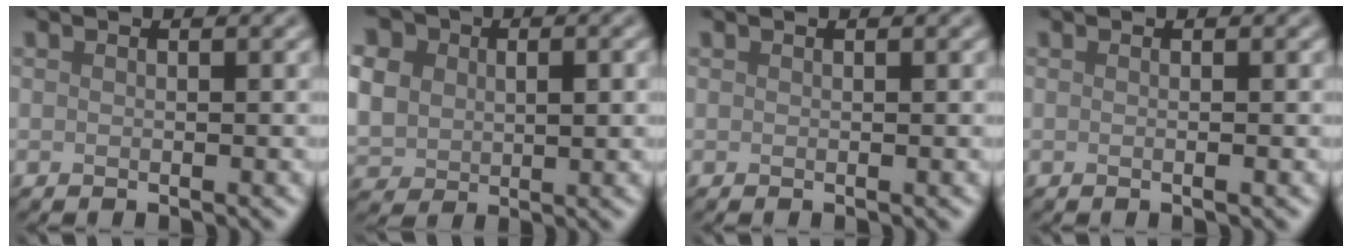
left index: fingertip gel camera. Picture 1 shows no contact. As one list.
[{"total": 10.6, "force": [2.7, 8.6, 5.6], "torque": [-0.121, 0.025, 0.042]}, {"total": 0.0}, {"total": 1.2, "force": [0.1, 0.5, 1.1], "torque": [-0.006, -0.007, -0.008]}]